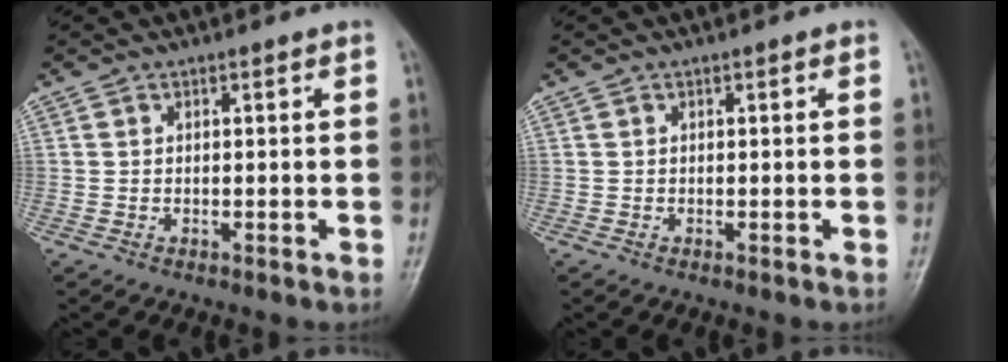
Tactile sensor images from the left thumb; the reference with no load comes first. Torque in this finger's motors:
{"motor_torque": [-0.05, 0.06, -0.01, -0.05, 0.00]}